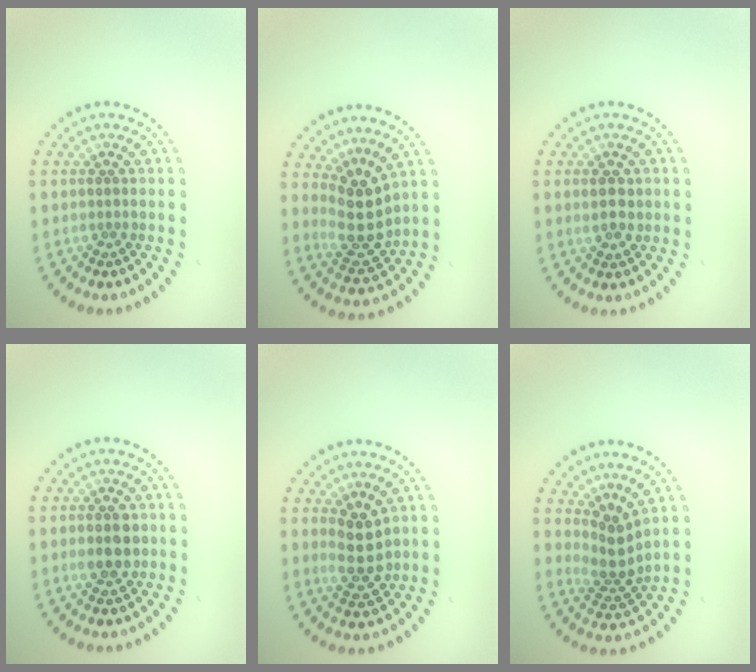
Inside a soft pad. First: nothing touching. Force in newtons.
{"total": 3.9, "press": 3.5, "slide": 1.9}
{"total": 2.1, "press": 2.0, "slide": 0.4}
{"total": 2.6, "press": 2.6, "slide": 0.2}
{"total": 3.2, "press": 3.0, "slide": 1.1}
{"total": 3.0, "press": 2.0, "slide": 2.2}